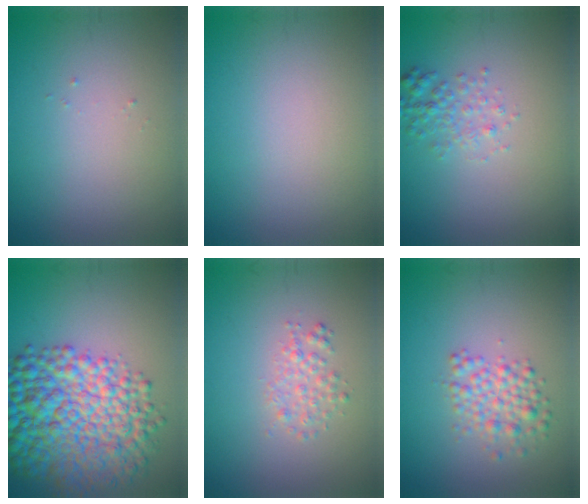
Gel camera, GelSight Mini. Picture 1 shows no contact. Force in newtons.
{"total": 0.0}
{"total": 2.0, "press": 2.0, "slide": 0.1}
{"total": 11.7, "press": 11.7, "slide": 0.2}
{"total": 1.6, "press": 1.6, "slide": 0.1}
{"total": 2.9, "press": 2.9, "slide": 0.1}